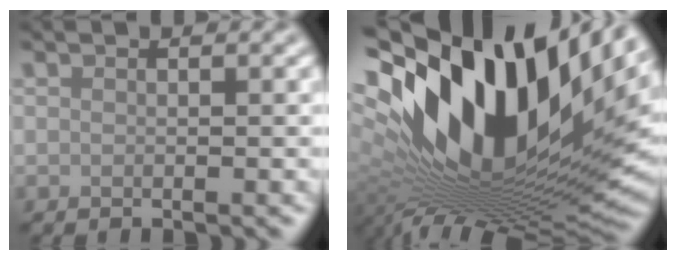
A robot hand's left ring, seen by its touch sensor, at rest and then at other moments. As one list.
[{"total": 17.8, "force": [4.2, 7.8, 15.4], "torque": [-0.263, 0.005, 0.062]}]